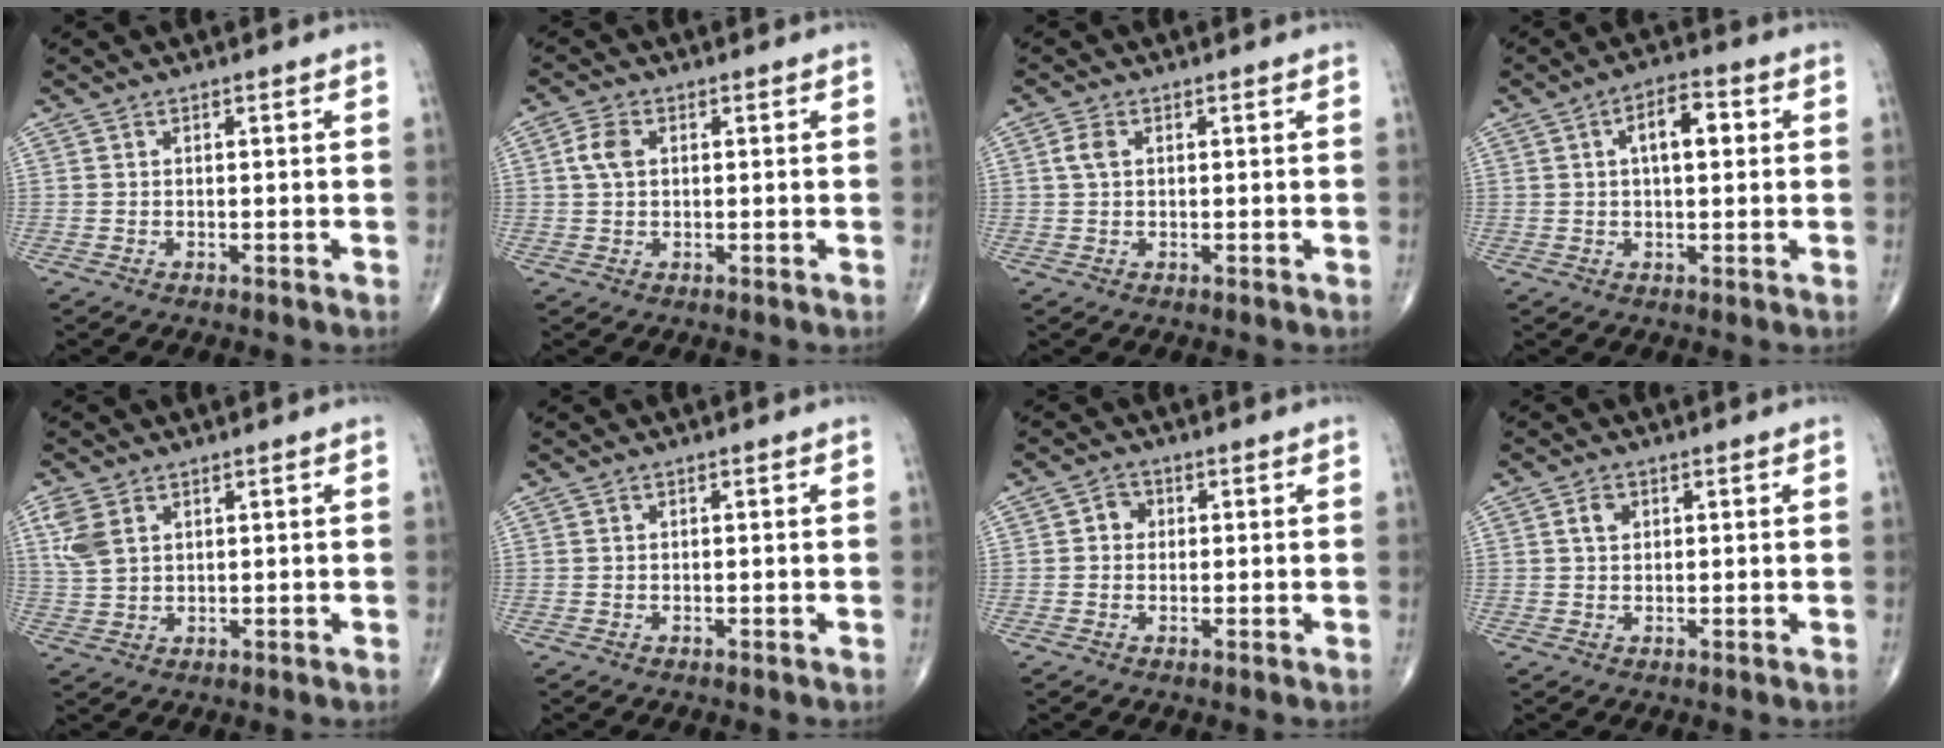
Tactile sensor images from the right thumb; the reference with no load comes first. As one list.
[{"total": 4.0, "force": [0.8, 2.8, 2.8], "torque": [-0.059, 0.006, 0.011]}, {"total": 2.5, "force": [0.6, 1.5, 1.8], "torque": [-0.042, 0.007, 0.011]}, {"total": 6.9, "force": [1.5, 3.2, 5.9], "torque": [-0.085, 0.012, 0.019]}, {"total": 5.3, "force": [2.3, 3.2, 3.6], "torque": [-0.083, -0.001, 0.053]}, {"total": 0.0}, {"total": 2.5, "force": [0.2, 2.2, 1.1], "torque": [0.000, 0.006, -0.003]}, {"total": 2.2, "force": [0.7, 1.6, 1.3], "torque": [-0.020, 0.002, 0.012]}]